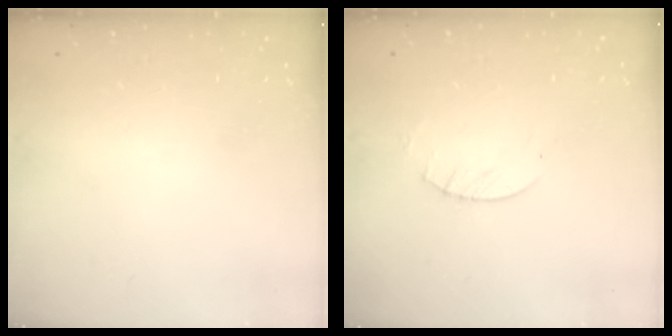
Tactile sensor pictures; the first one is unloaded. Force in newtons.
{"total": 2.6, "press": 2.5, "slide": 0.4}